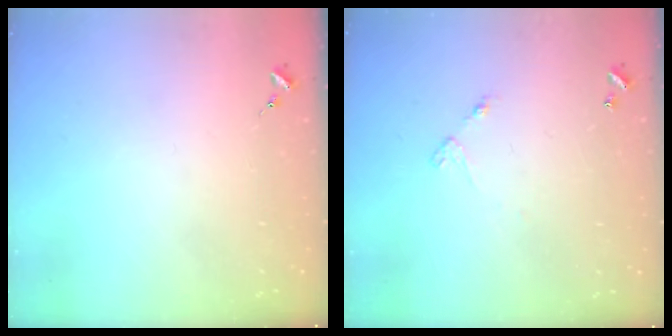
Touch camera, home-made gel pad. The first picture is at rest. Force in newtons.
{"total": 4.9, "press": 4.8, "slide": 0.3}